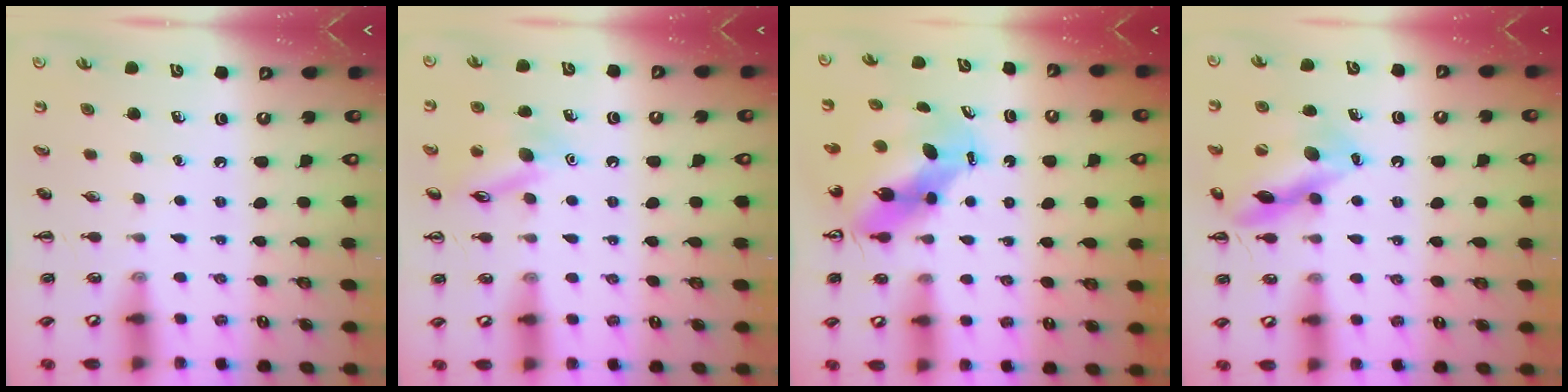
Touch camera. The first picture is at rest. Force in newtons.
{"total": 12.1, "press": 12.1, "slide": 1.0}
{"total": 8.1, "press": 7.8, "slide": 2.3}
{"total": 14.0, "press": 13.9, "slide": 1.4}